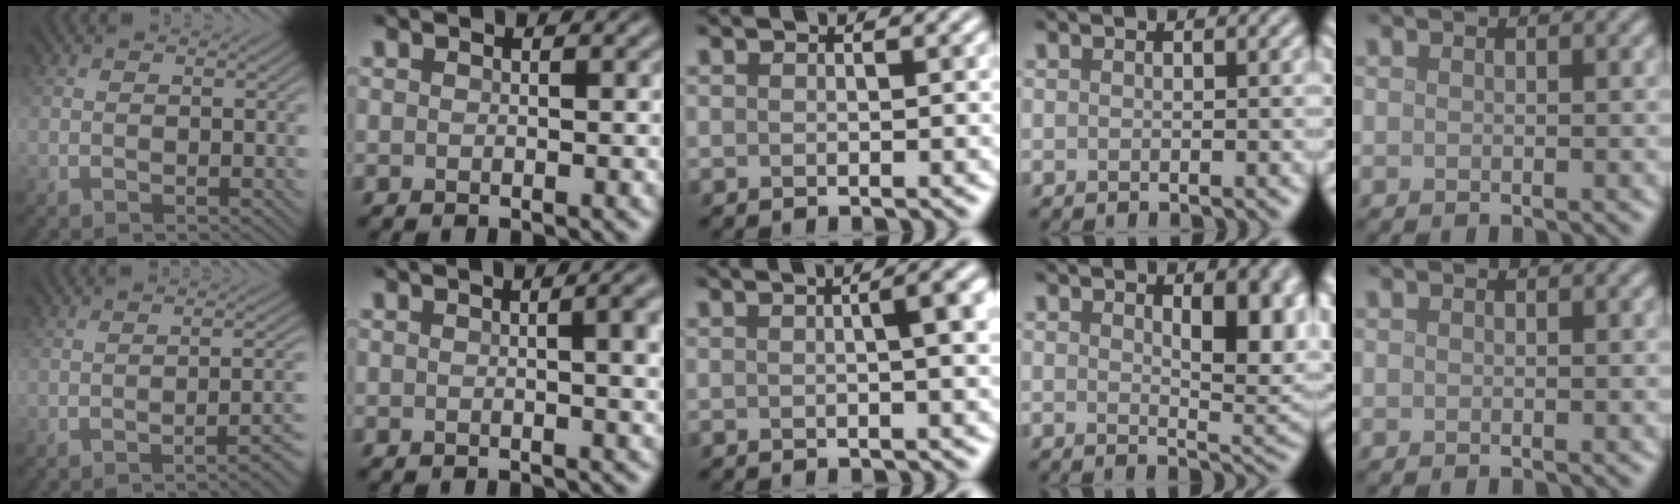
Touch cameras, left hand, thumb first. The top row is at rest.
{"thumb": {"total": 4.6, "force": [-3.0, 0.8, 3.3], "torque": [-0.034, 0.012, -0.053]}, "index": {"total": 5.3, "force": [0.7, 2.2, 4.8], "torque": [-0.025, 0.018, 0.005]}, "middle": {"total": 4.6, "force": [0.5, 1.4, 4.3], "torque": [-0.040, 0.021, 0.001]}, "ring": {"total": 5.8, "force": [1.8, 2.5, 5.0], "torque": [-0.063, -0.007, 0.034]}}